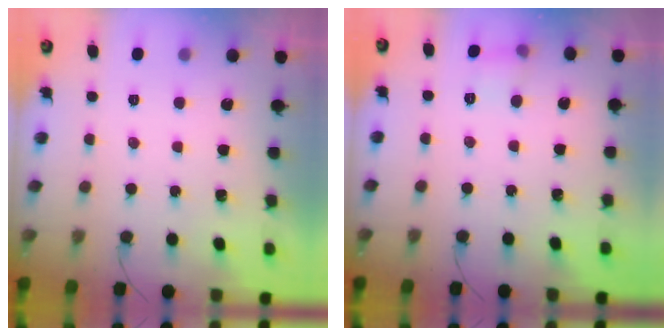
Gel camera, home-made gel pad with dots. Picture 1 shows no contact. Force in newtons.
{"total": 5.8, "press": 5.6, "slide": 1.7}